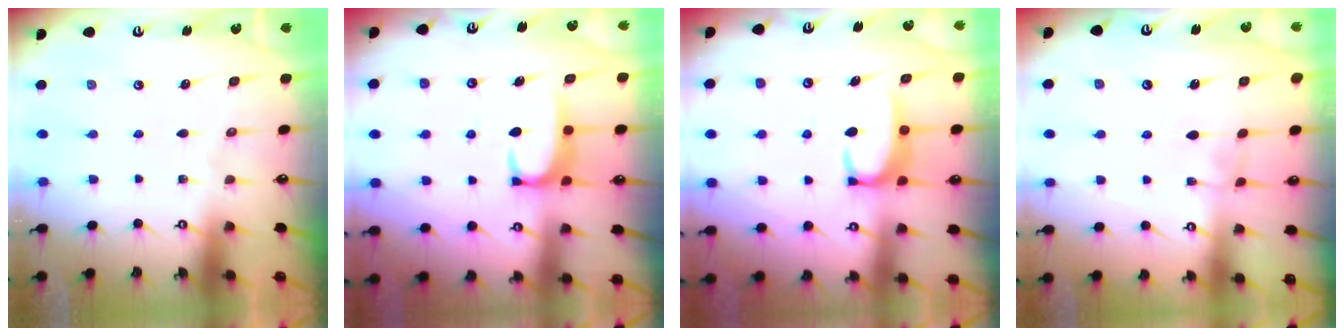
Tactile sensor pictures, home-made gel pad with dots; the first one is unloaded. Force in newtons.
{"total": 2.0, "press": 1.9, "slide": 0.6}
{"total": 2.8, "press": 2.7, "slide": 0.5}
{"total": 0.0}